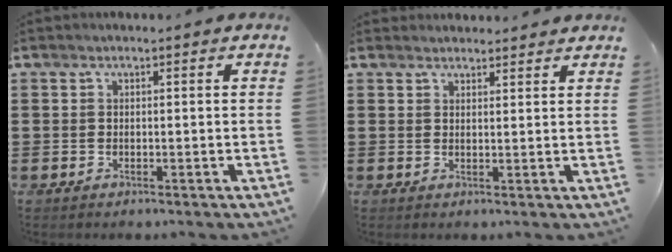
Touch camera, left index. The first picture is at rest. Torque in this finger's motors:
{"motor_torque": [1.19, -0.95, -0.06, 0.02]}